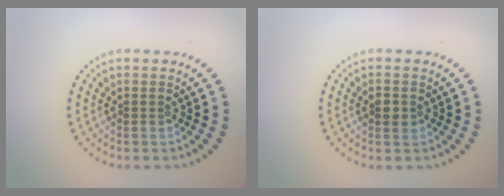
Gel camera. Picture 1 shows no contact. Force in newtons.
{"total": 1.3, "press": 1.3, "slide": 0.0}